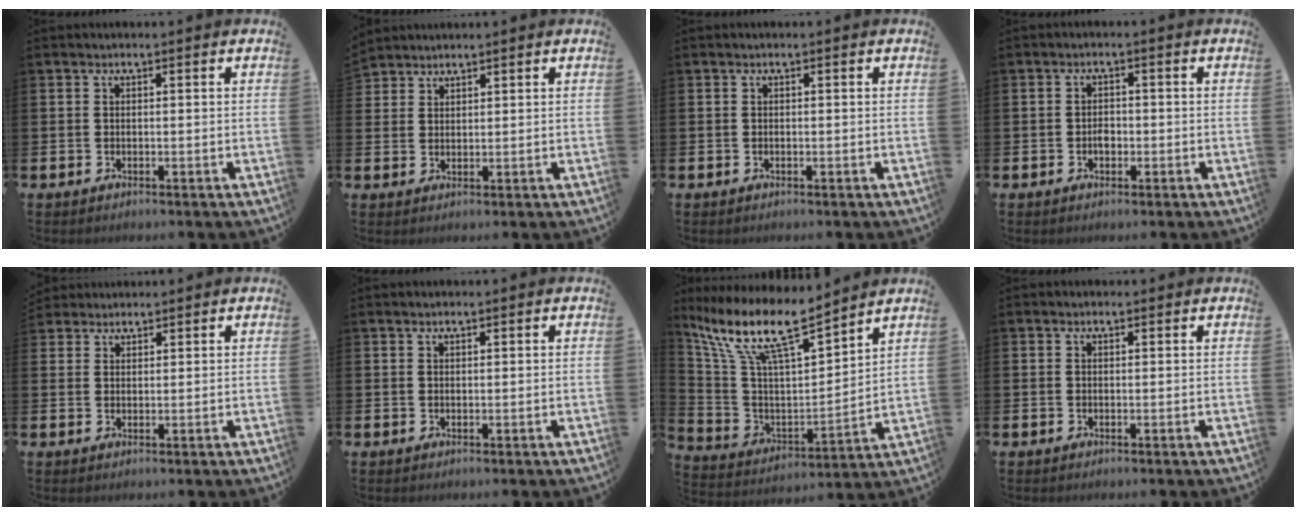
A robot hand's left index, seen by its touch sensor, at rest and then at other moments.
{"total": 2.8, "force": [2.7, 0.5, -0.4], "torque": [0.011, -0.012, 0.050]}
{"total": 0.0}
{"total": 1.7, "force": [-0.4, 1.2, 1.2], "torque": [-0.009, 0.001, -0.011]}
{"total": 2.6, "force": [2.4, 0.8, -0.3], "torque": [0.008, -0.007, 0.045]}
{"total": 1.0, "force": [1.0, 0.2, 0.2], "torque": [0.007, -0.003, 0.016]}
{"total": 12.2, "force": [10.0, 2.6, 6.5], "torque": [-0.159, -0.065, 0.172]}
{"total": 0.5, "force": [0.5, 0.2, 0.1], "torque": [0.009, -0.003, 0.006]}